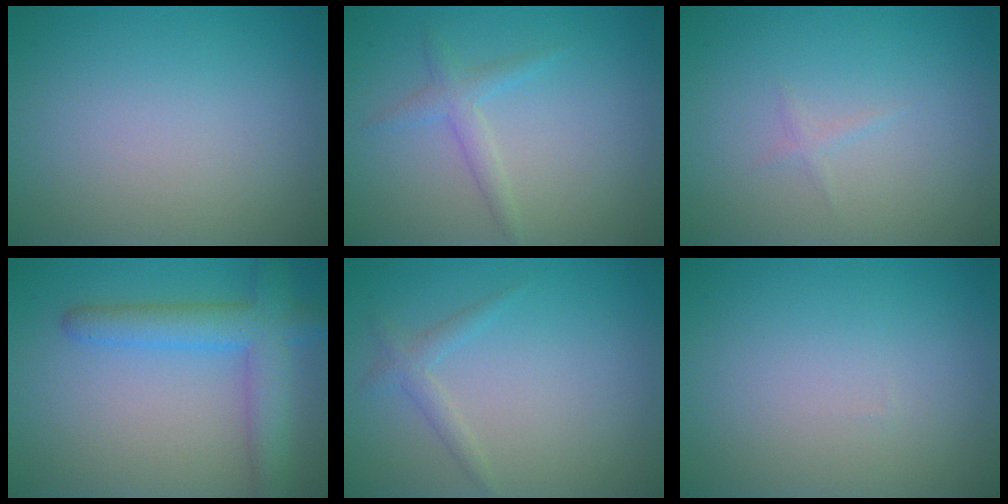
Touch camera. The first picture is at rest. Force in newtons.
{"total": 1.7, "press": 1.7, "slide": 0.1}
{"total": 0.5, "press": 0.5, "slide": 0.0}
{"total": 5.0, "press": 5.0, "slide": 0.2}
{"total": 1.5, "press": 1.5, "slide": 0.1}
{"total": 0.0}